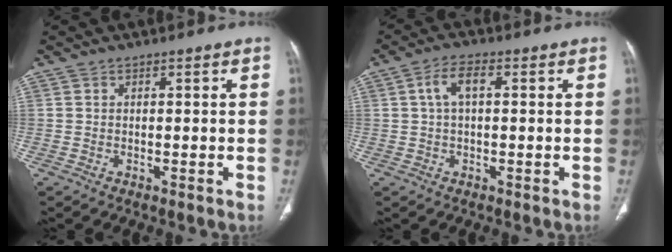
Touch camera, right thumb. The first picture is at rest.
{"total": 6.5, "force": [1.6, 2.9, 5.6], "torque": [-0.113, 0.017, 0.028]}